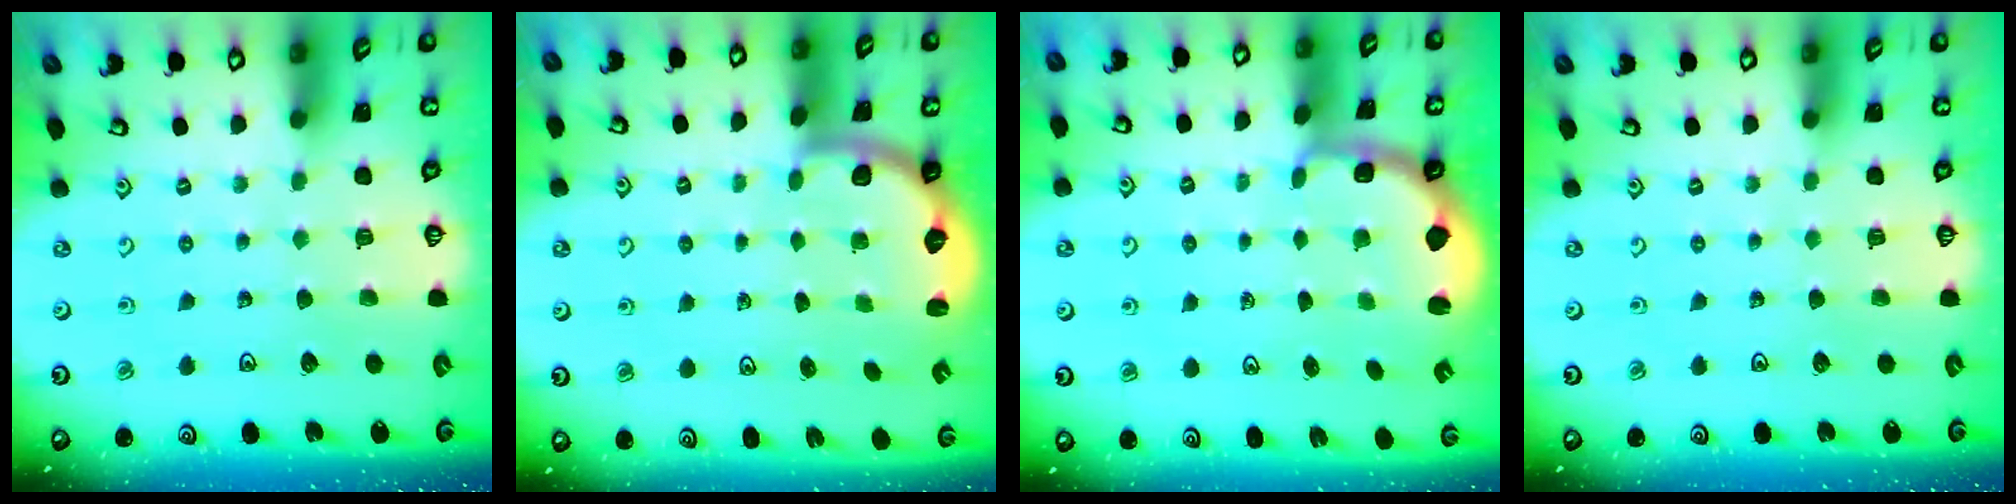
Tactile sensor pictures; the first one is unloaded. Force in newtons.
{"total": 2.7, "press": 2.1, "slide": 1.7}
{"total": 2.5, "press": 1.3, "slide": 2.1}
{"total": 0.0}